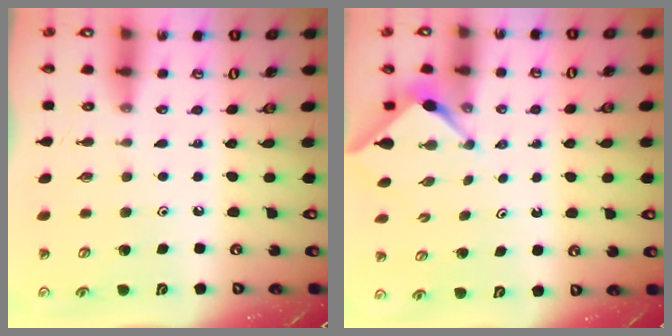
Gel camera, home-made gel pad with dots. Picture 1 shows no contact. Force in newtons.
{"total": 2.9, "press": 2.9, "slide": 0.4}